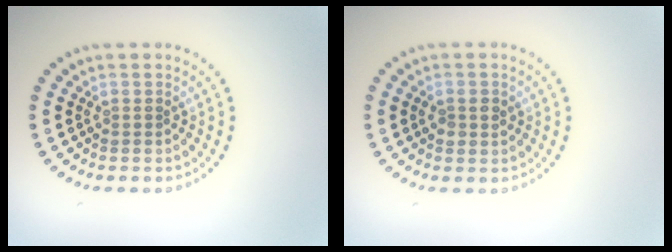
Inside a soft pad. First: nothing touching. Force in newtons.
{"total": 1.5, "press": 1.5, "slide": 0.2}